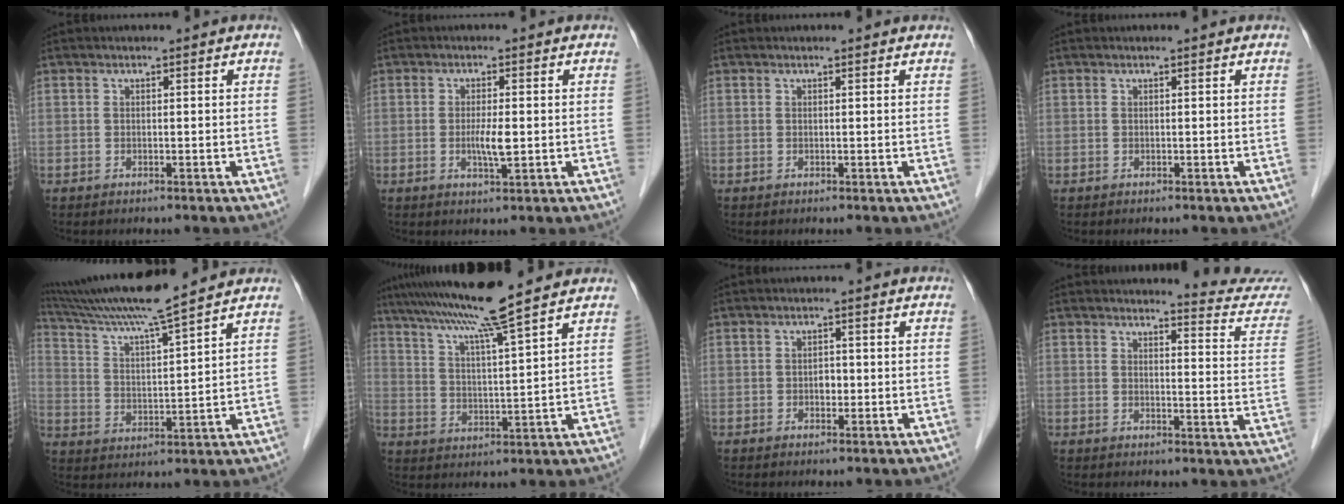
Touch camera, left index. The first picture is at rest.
{"total": 3.3, "force": [-0.2, 0.4, 3.3], "torque": [-0.062, -0.005, -0.003]}
{"total": 1.0, "force": [0.9, 0.0, 0.5], "torque": [-0.017, 0.016, 0.016]}
{"total": 0.5, "force": [0.4, -0.1, 0.3], "torque": [-0.012, 0.011, 0.012]}
{"total": 13.3, "force": [11.6, -1.5, 6.4], "torque": [-0.124, 0.013, 0.203]}
{"total": 11.8, "force": [9.6, -1.8, 6.7], "torque": [-0.120, 0.014, 0.163]}
{"total": 1.6, "force": [-0.3, 0.9, 1.3], "torque": [-0.021, 0.003, -0.005]}
{"total": 10.4, "force": [10.4, -0.3, 1.2], "torque": [-0.003, -0.077, 0.098]}